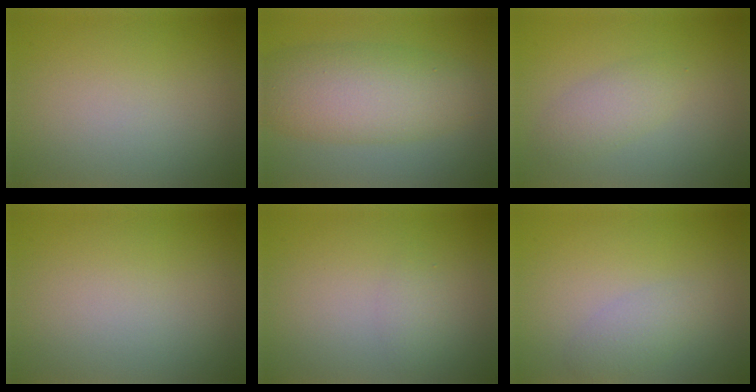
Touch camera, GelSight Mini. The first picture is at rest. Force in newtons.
{"total": 7.2, "press": 7.2, "slide": 0.1}
{"total": 2.2, "press": 2.2, "slide": 0.1}
{"total": 0.0}
{"total": 1.3, "press": 1.3, "slide": 0.0}
{"total": 1.8, "press": 1.8, "slide": 0.2}